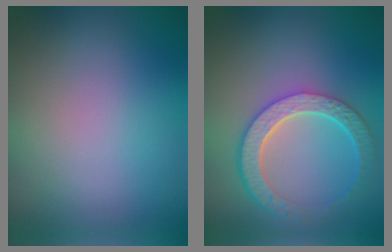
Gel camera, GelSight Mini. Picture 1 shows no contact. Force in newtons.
{"total": 5.8, "press": 4.4, "slide": 3.8}